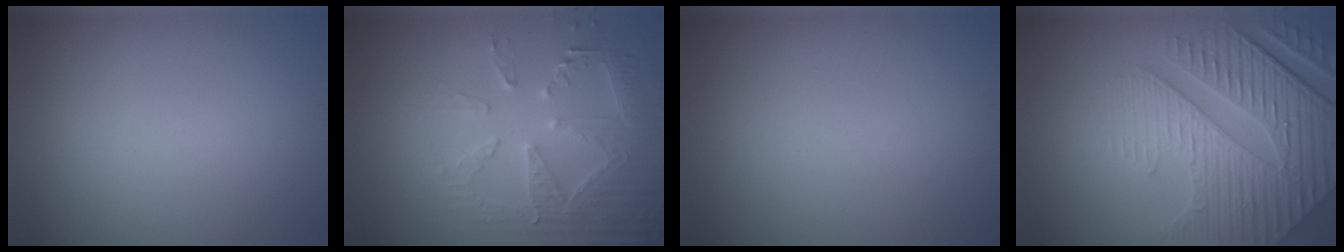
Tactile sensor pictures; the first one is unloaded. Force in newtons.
{"total": 4.5, "press": 4.5, "slide": 0.3}
{"total": 0.0}
{"total": 8.4, "press": 5.9, "slide": 5.9}